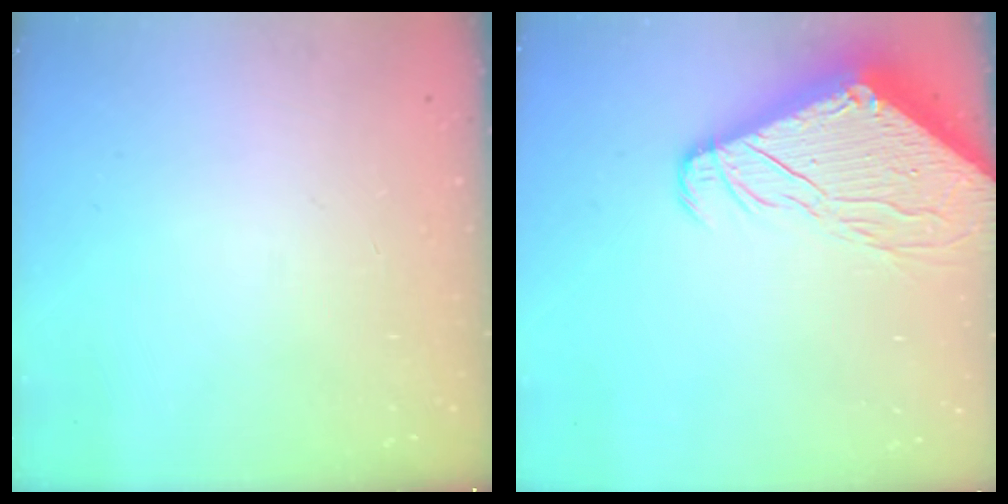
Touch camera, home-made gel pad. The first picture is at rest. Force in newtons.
{"total": 10.5, "press": 10.4, "slide": 1.2}